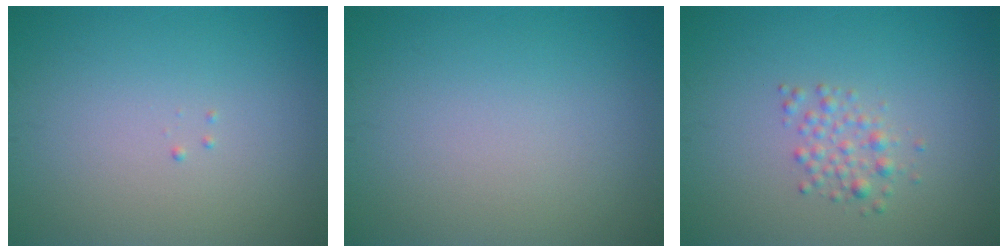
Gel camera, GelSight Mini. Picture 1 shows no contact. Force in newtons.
{"total": 0.0}
{"total": 1.7, "press": 1.7, "slide": 0.0}